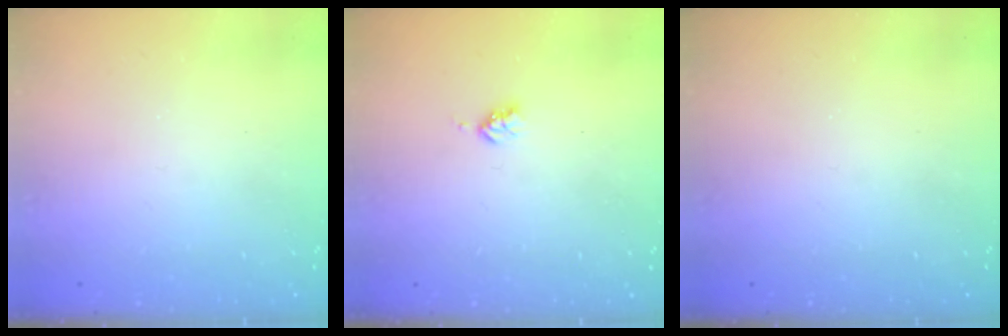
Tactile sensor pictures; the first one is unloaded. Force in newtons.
{"total": 2.9, "press": 2.9, "slide": 0.5}
{"total": 0.0}